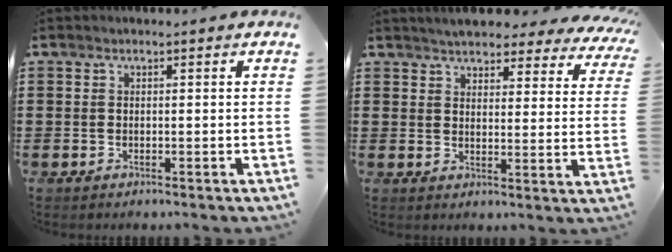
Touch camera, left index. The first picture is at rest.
{"total": 4.3, "force": [4.2, 0.6, 0.7], "torque": [-0.035, -0.019, 0.074]}